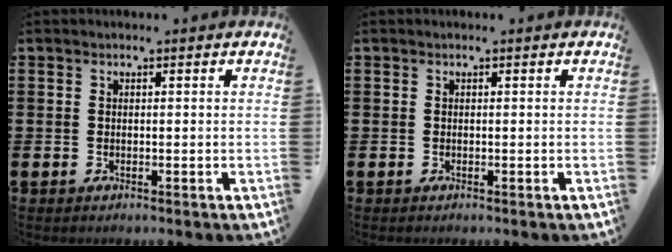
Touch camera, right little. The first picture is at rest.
{"total": 0.0}